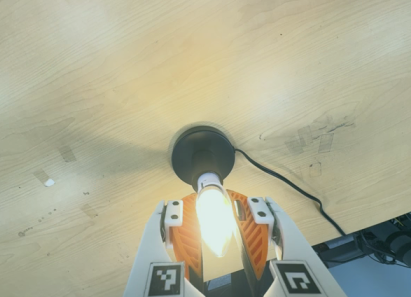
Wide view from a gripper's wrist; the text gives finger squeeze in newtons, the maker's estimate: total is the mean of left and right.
{"total": 16.2, "left": 15.0, "right": 17.4}